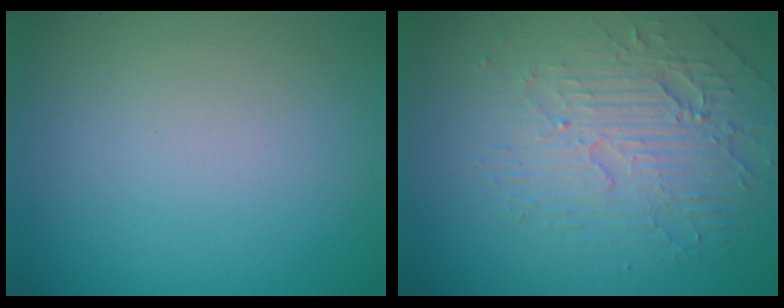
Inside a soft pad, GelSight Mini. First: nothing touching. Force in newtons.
{"total": 4.4, "press": 3.9, "slide": 2.2}